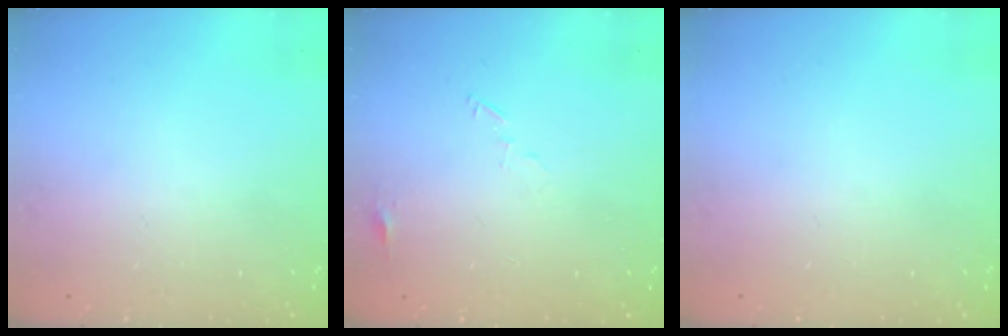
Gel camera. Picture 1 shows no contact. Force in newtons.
{"total": 3.0, "press": 3.0, "slide": 0.2}
{"total": 0.0}